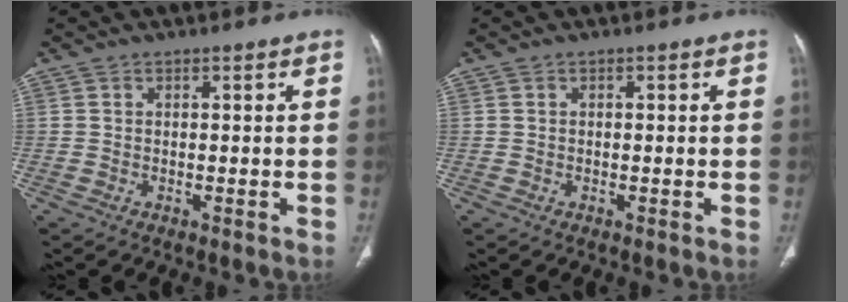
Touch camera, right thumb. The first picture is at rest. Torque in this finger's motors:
{"motor_torque": [-0.09, -0.10, -0.17, 0.60, -0.03]}